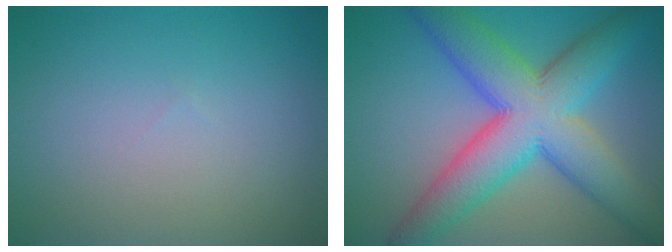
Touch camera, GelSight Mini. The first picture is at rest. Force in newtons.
{"total": 10.7, "press": 10.7, "slide": 0.4}